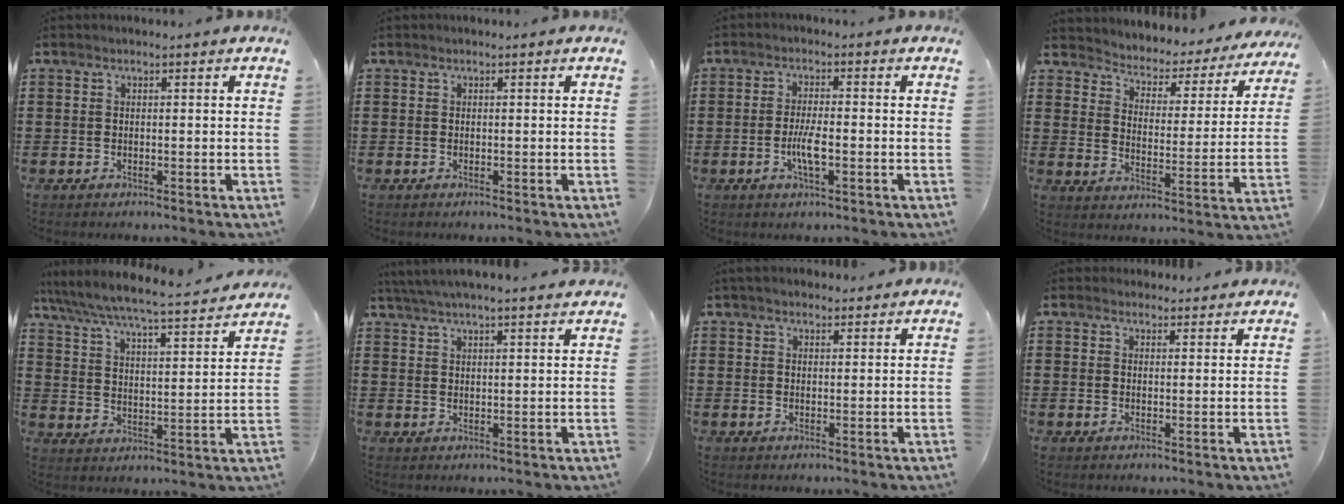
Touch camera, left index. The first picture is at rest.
{"total": 0.0}
{"total": 4.4, "force": [-1.2, 1.0, 4.1], "torque": [-0.084, -0.002, -0.025]}
{"total": 2.4, "force": [2.3, 0.8, 0.0], "torque": [-0.021, -0.027, 0.026]}
{"total": 5.5, "force": [5.2, -0.3, 2.0], "torque": [-0.064, -0.042, 0.080]}
{"total": 3.9, "force": [3.6, -0.4, 1.2], "torque": [-0.035, -0.010, 0.065]}
{"total": 2.2, "force": [2.0, 0.7, 0.6], "torque": [-0.015, 0.004, 0.039]}
{"total": 2.0, "force": [1.9, 0.7, 0.1], "torque": [-0.005, 0.003, 0.038]}